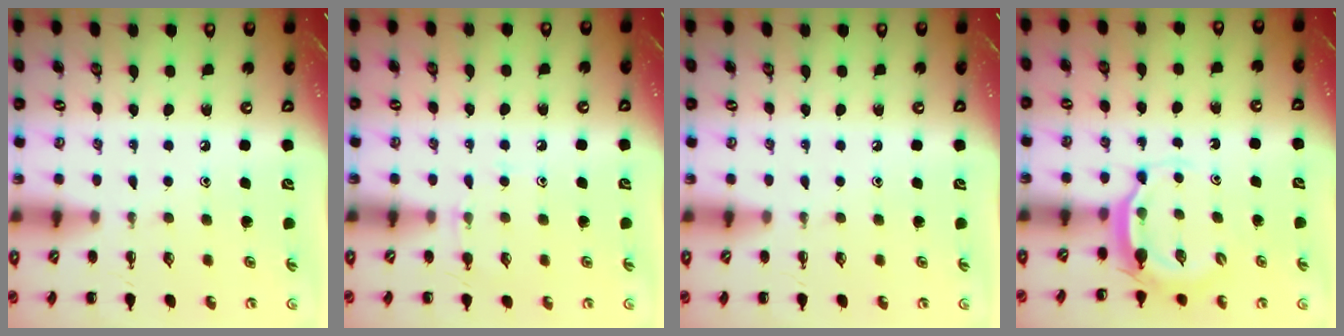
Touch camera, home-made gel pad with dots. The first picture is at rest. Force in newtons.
{"total": 5.2, "press": 4.8, "slide": 1.8}
{"total": 0.0}
{"total": 4.8, "press": 4.8, "slide": 0.5}